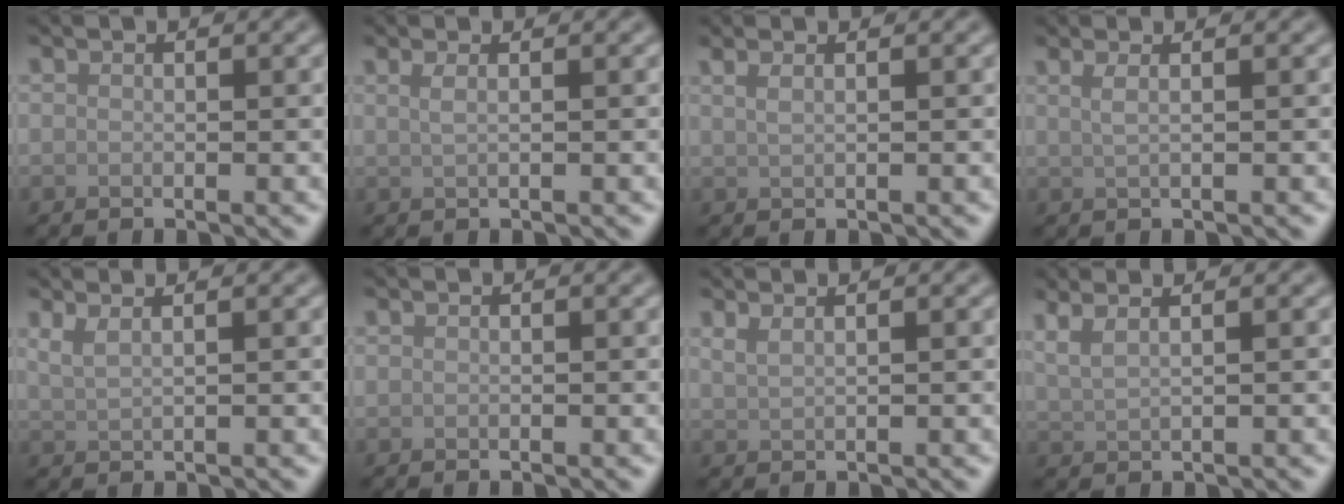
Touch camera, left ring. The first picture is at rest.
{"total": 2.0, "force": [0.8, 1.0, 1.5], "torque": [-0.015, -0.003, -0.002]}
{"total": 2.0, "force": [1.1, 0.9, 1.4], "torque": [-0.017, -0.002, 0.007]}
{"total": 2.6, "force": [1.2, 1.3, 1.9], "torque": [-0.019, 0.001, -0.007]}
{"total": 2.2, "force": [1.5, 0.9, 1.4], "torque": [-0.019, 0.005, 0.016]}
{"total": 0.0}
{"total": 1.7, "force": [1.2, 0.7, 0.9], "torque": [-0.012, 0.001, 0.015]}
{"total": 4.0, "force": [2.6, 1.7, 2.5], "torque": [-0.031, 0.021, 0.024]}